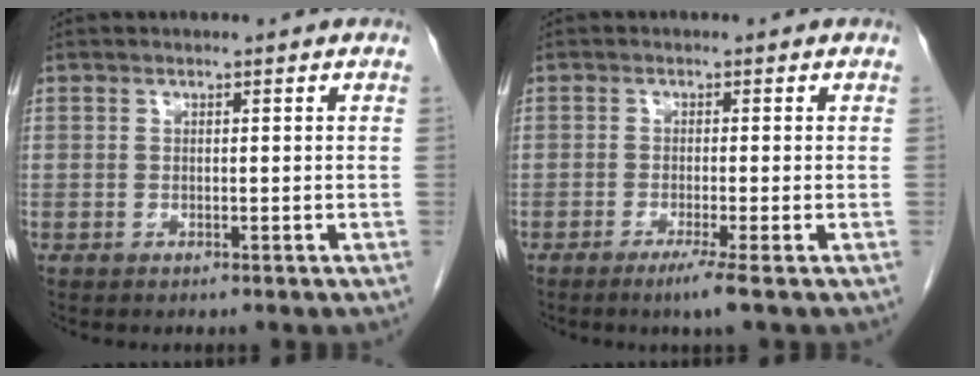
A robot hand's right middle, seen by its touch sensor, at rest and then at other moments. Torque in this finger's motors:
{"motor_torque": [0.53, -0.22, 0.18, 0.04]}